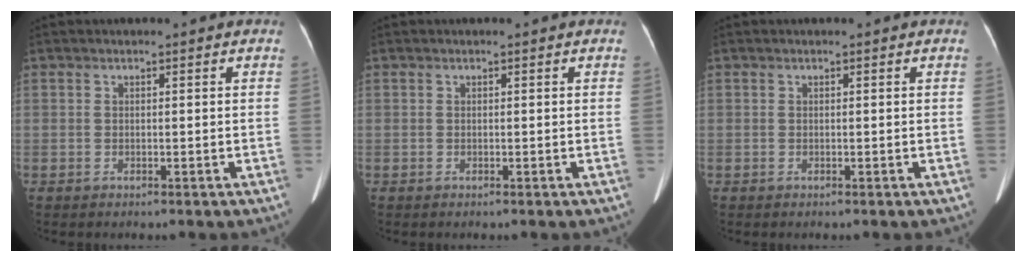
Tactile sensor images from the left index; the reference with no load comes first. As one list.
[{"total": 0.0}, {"total": 0.0}]